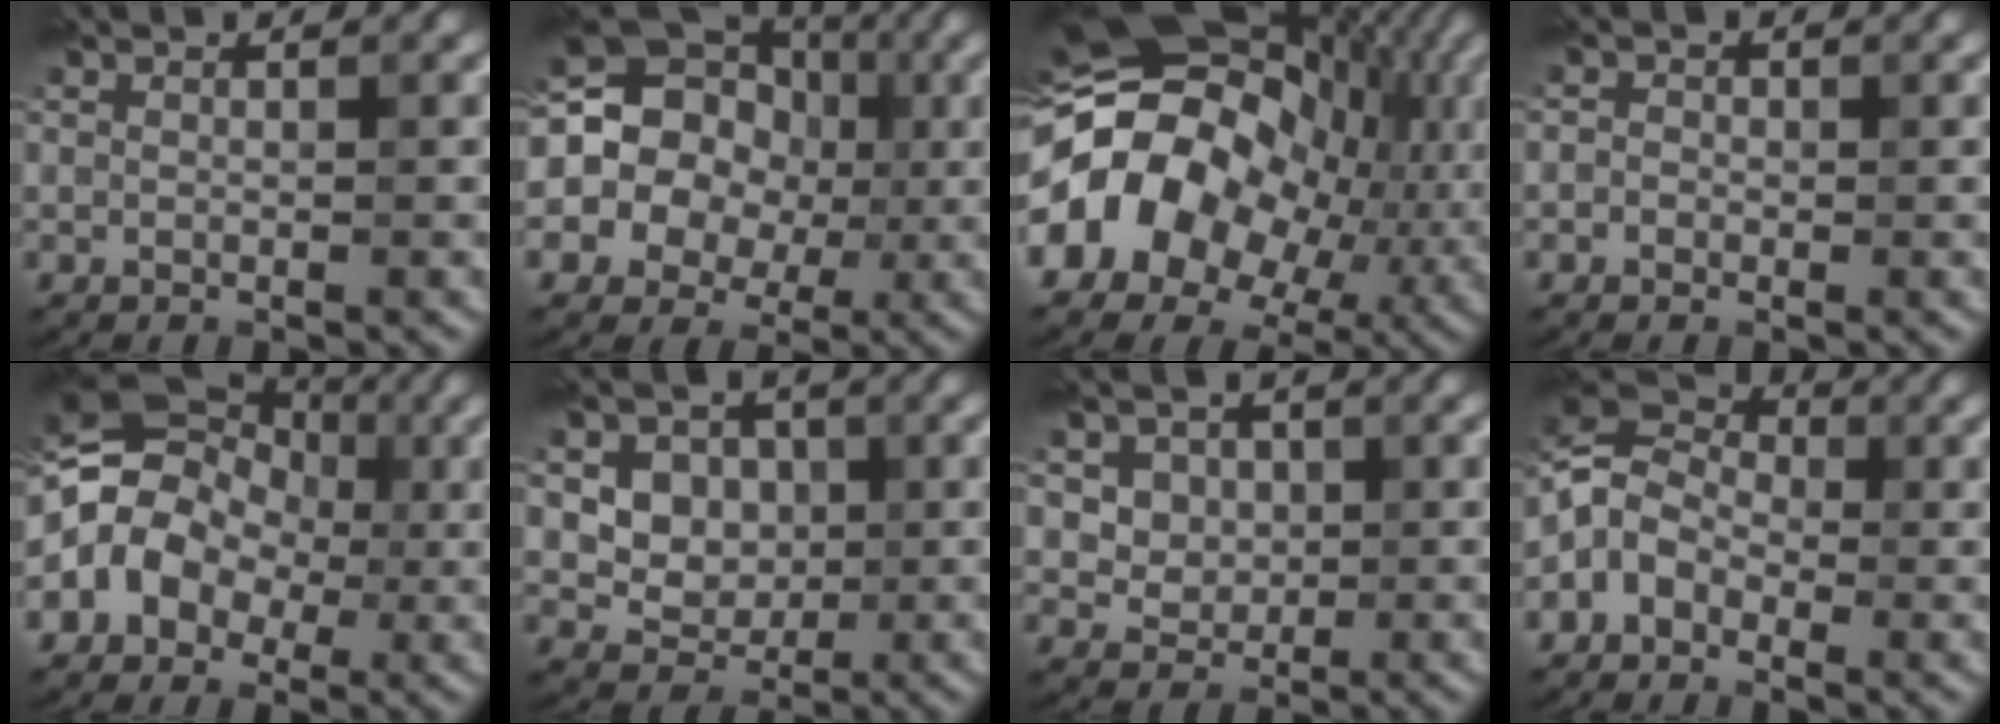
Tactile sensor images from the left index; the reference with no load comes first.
{"total": 11.0, "force": [0.2, 10.0, 4.7], "torque": [-0.093, 0.038, -0.022]}
{"total": 19.9, "force": [-0.8, 15.2, 12.9], "torque": [-0.236, 0.012, -0.026]}
{"total": 1.1, "force": [-0.2, 1.1, 0.3], "torque": [0.010, 0.000, -0.018]}
{"total": 6.7, "force": [-1.7, 5.5, 3.4], "torque": [-0.039, 0.016, -0.050]}
{"total": 5.5, "force": [1.2, 4.5, 3.0], "torque": [-0.056, -0.003, 0.023]}
{"total": 4.5, "force": [1.5, 3.7, 2.1], "torque": [-0.045, -0.001, 0.031]}
{"total": 4.2, "force": [-1.8, 3.2, 2.0], "torque": [-0.045, 0.010, -0.054]}